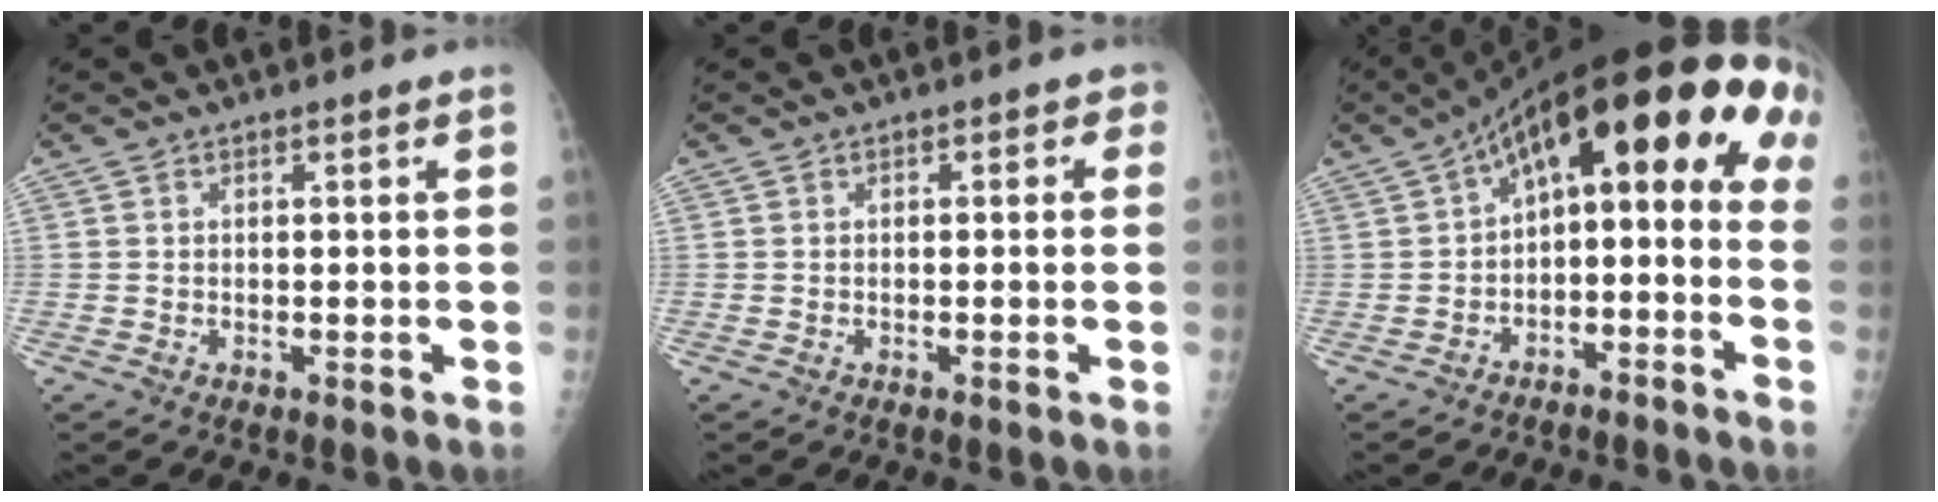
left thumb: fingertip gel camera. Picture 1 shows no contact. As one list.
[{"total": 1.9, "force": [0.0, 1.3, 1.4], "torque": [0.006, 0.007, -0.014]}, {"total": 19.5, "force": [-0.8, 9.7, 16.9], "torque": [-0.232, 0.084, -0.008]}]